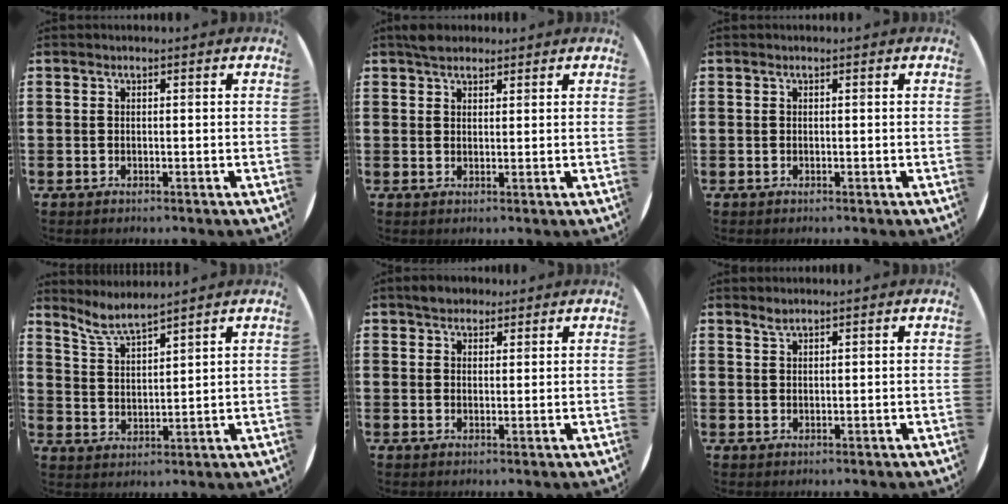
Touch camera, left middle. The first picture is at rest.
{"total": 2.1, "force": [1.9, 1.0, 0.3], "torque": [-0.001, 0.003, 0.036]}
{"total": 0.0}
{"total": 4.9, "force": [4.6, 0.0, 1.4], "torque": [-0.040, -0.020, 0.083]}
{"total": 2.5, "force": [2.2, 1.3, 0.1], "torque": [0.009, 0.002, 0.040]}
{"total": 1.2, "force": [1.1, 0.2, 0.4], "torque": [-0.009, 0.002, 0.020]}